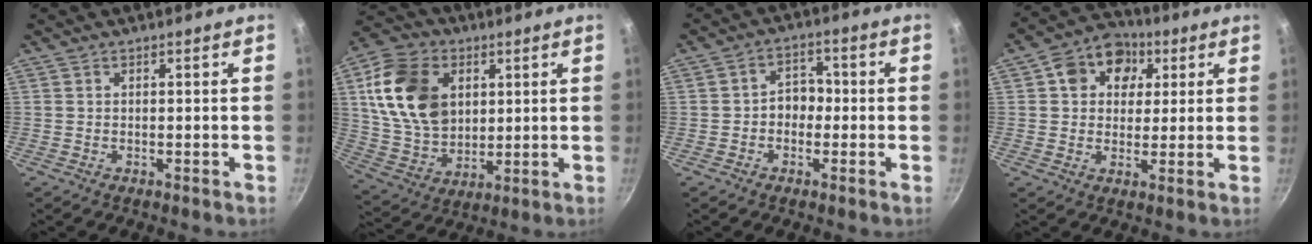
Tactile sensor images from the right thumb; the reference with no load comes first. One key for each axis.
{"total": 18.3, "fx": 4.6, "fy": 13.3, "fz": 11.7, "tx": -0.193, "ty": -0.009, "tz": 0.090}
{"total": 4.8, "fx": -1.0, "fy": 3.8, "fz": 2.8, "tx": -0.008, "ty": 0.020, "tz": -0.024}
{"total": 10.6, "fx": 3.5, "fy": 8.6, "fz": 5.2, "tx": -0.047, "ty": 0.005, "tz": 0.038}